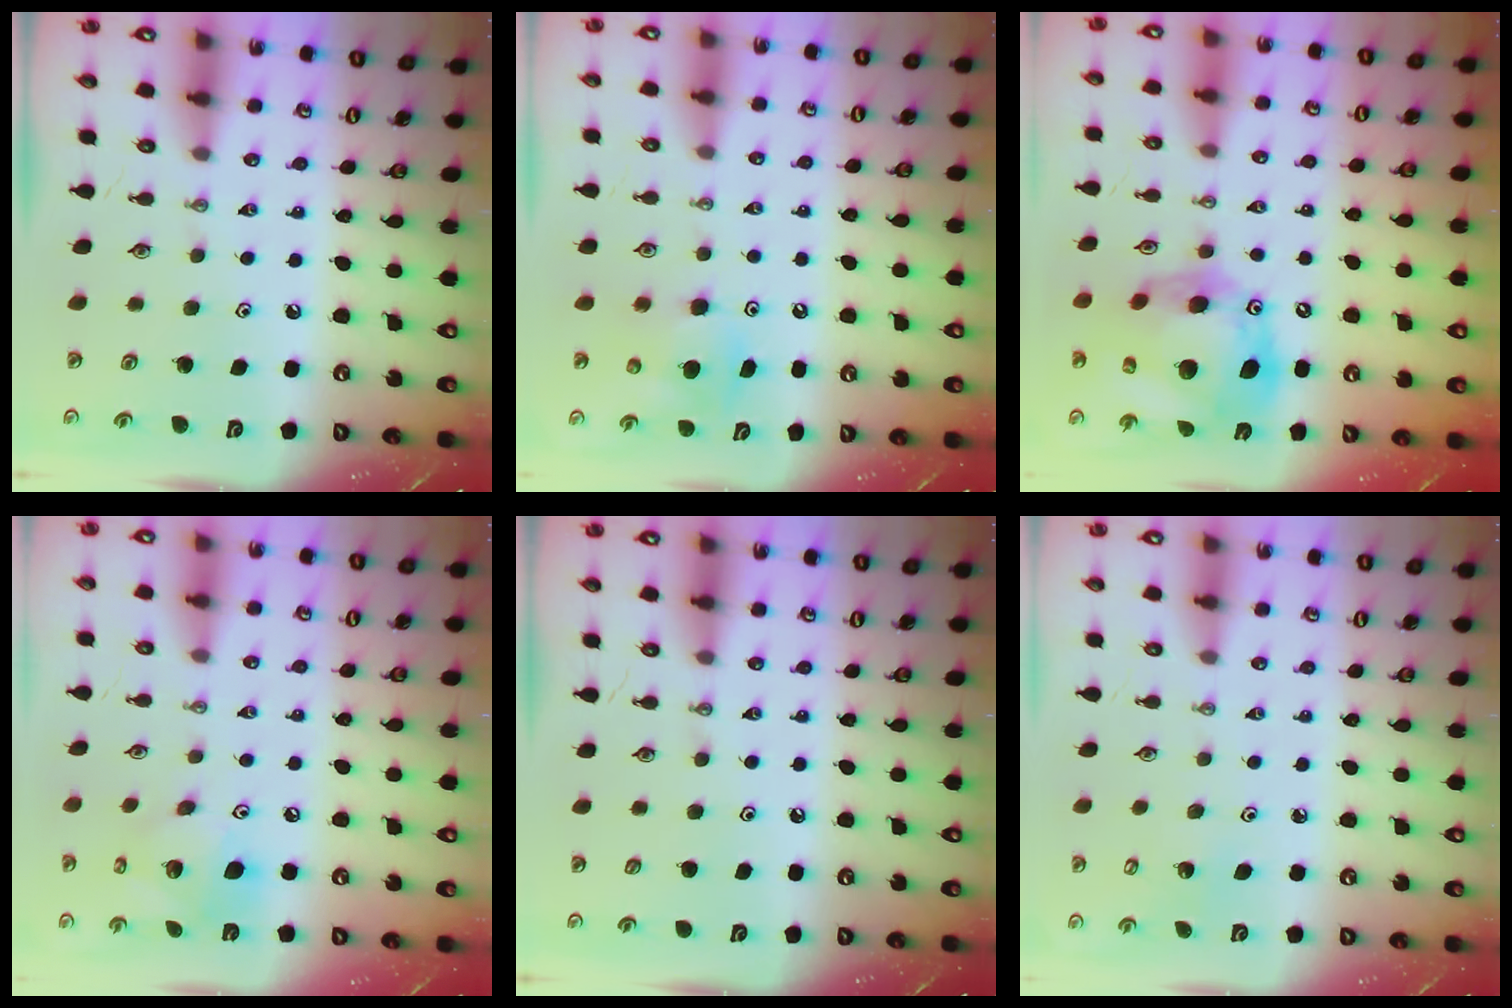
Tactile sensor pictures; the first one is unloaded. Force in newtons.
{"total": 6.8, "press": 6.7, "slide": 0.9}
{"total": 19.6, "press": 19.4, "slide": 2.7}
{"total": 15.1, "press": 14.8, "slide": 2.7}
{"total": 1.4, "press": 0.2, "slide": 1.4}
{"total": 2.5, "press": 2.5, "slide": 0.2}